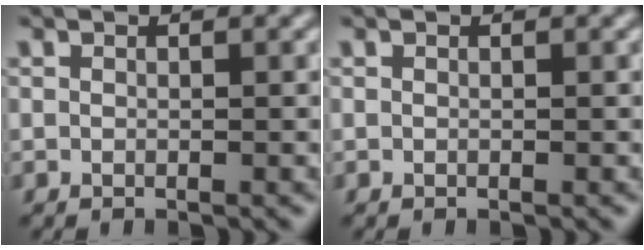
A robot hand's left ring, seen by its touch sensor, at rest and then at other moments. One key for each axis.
{"total": 0.0}